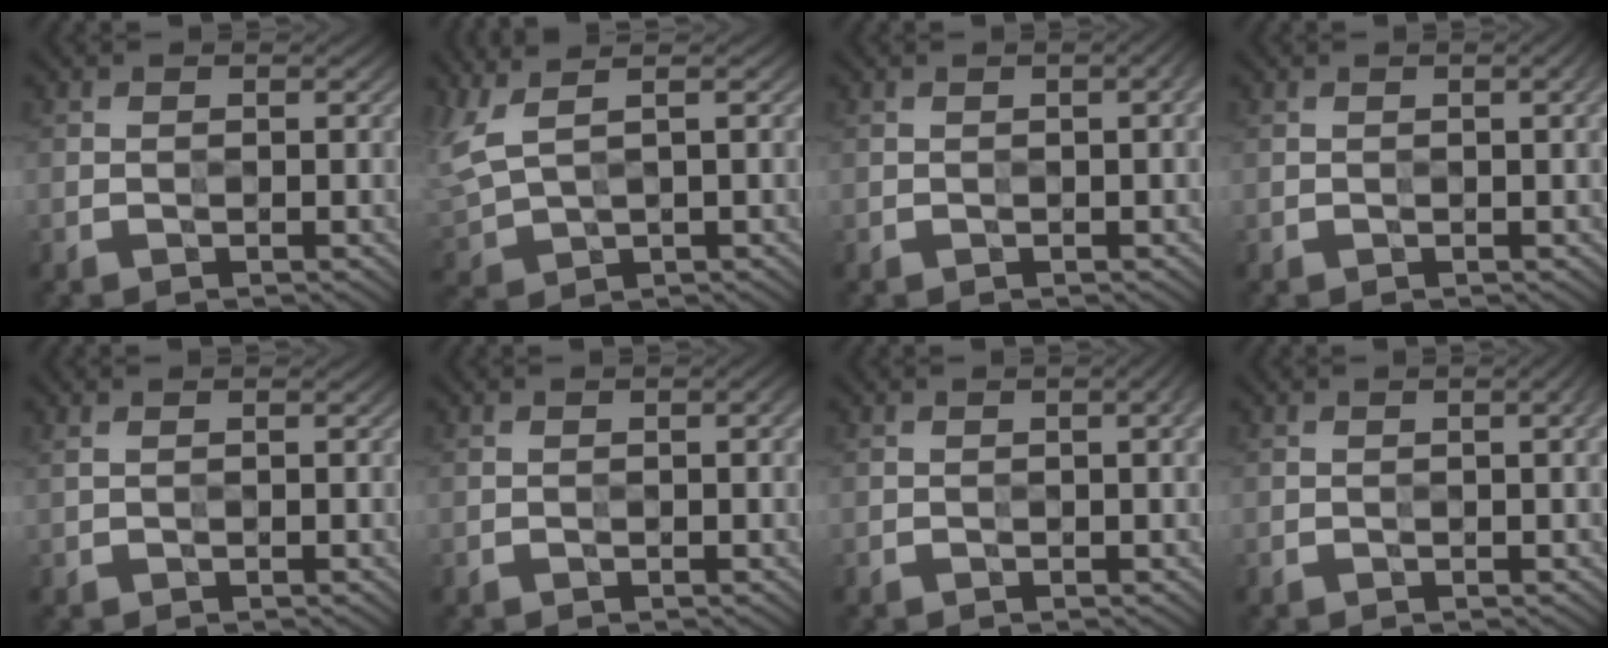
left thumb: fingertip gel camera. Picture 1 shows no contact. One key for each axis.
{"total": 6.1, "fx": 3.3, "fy": 2.2, "fz": 4.7, "tx": -0.135, "ty": 0.005, "tz": 0.072}
{"total": 1.5, "fx": 0.1, "fy": 0.3, "fz": 1.5, "tx": -0.022, "ty": 0.005, "tz": 0.001}
{"total": 1.4, "fx": 0.3, "fy": 0.2, "fz": 1.3, "tx": -0.022, "ty": 0.004, "tz": 0.004}
{"total": 1.0, "fx": 0.7, "fy": 0.2, "fz": 0.7, "tx": -0.021, "ty": 0.001, "tz": 0.009}
{"total": 1.2, "fx": 0.2, "fy": 0.2, "fz": 1.2, "tx": -0.022, "ty": 0.003, "tz": 0.002}
{"total": 2.3, "fx": 0.5, "fy": 0.5, "fz": 2.2, "tx": -0.029, "ty": 0.007, "tz": 0.004}
{"total": 2.0, "fx": 0.5, "fy": 0.4, "fz": 1.9, "tx": -0.026, "ty": 0.006, "tz": 0.004}